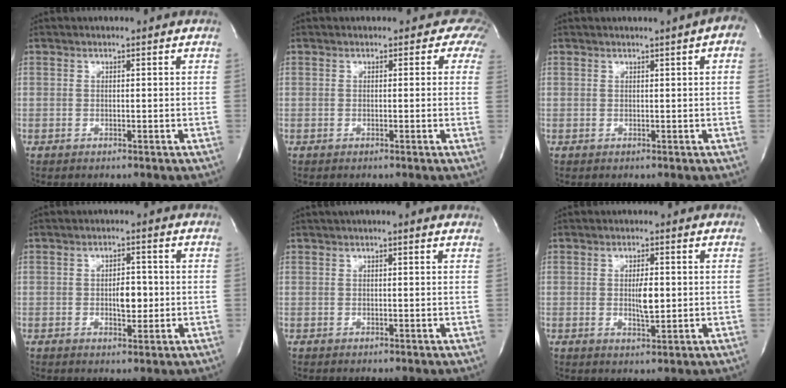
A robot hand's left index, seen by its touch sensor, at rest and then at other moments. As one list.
[{"total": 2.7, "force": [1.0, 2.4, 0.9], "torque": [0.019, -0.005, -0.013]}, {"total": 3.0, "force": [1.1, 0.3, 2.8], "torque": [-0.031, 0.005, 0.009]}, {"total": 3.9, "force": [-0.4, 1.9, 3.4], "torque": [-0.046, 0.002, -0.002]}, {"total": 1.7, "force": [0.8, 0.3, 1.4], "torque": [-0.023, 0.012, 0.006]}, {"total": 3.8, "force": [0.0, 1.1, 3.7], "torque": [-0.063, -0.003, 0.003]}]